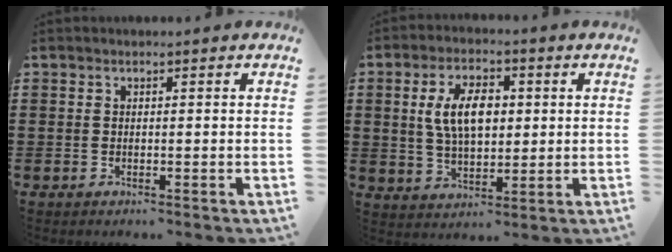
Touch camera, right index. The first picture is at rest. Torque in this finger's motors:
{"motor_torque": [0.83, 0.22, 0.58, 0.12]}